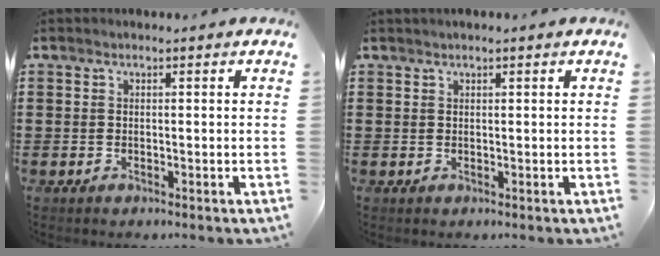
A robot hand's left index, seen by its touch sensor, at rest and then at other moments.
{"total": 0.6, "force": [0.4, 0.0, 0.5], "torque": [-0.009, 0.000, 0.009]}